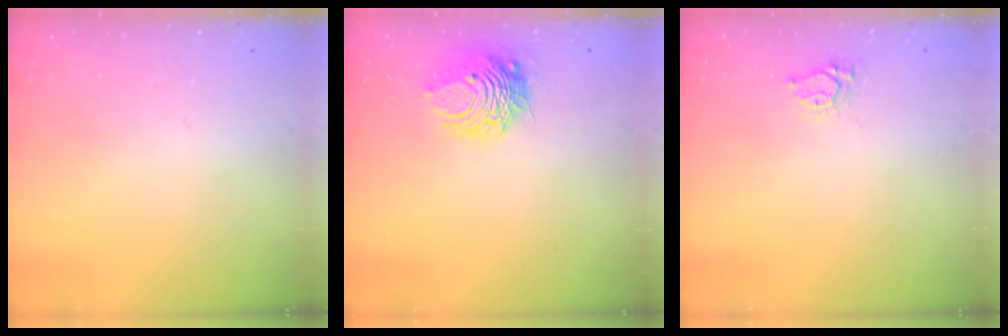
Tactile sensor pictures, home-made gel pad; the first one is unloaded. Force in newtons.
{"total": 8.4, "press": 8.3, "slide": 0.7}
{"total": 5.2, "press": 5.1, "slide": 0.6}